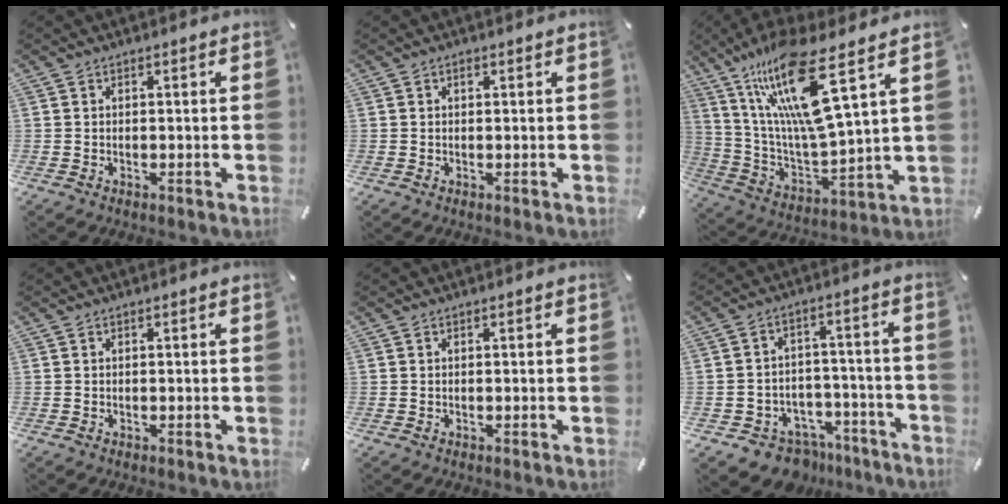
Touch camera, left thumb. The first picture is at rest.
{"total": 0.6, "force": [0.2, 0.4, 0.4], "torque": [-0.008, 0.002, 0.003]}
{"total": 20.3, "force": [11.2, 4.0, 16.4], "torque": [-0.356, -0.066, 0.169]}
{"total": 0.0}
{"total": 0.0}
{"total": 8.5, "force": [-6.1, 5.6, 1.9], "torque": [-0.018, 0.044, -0.102]}